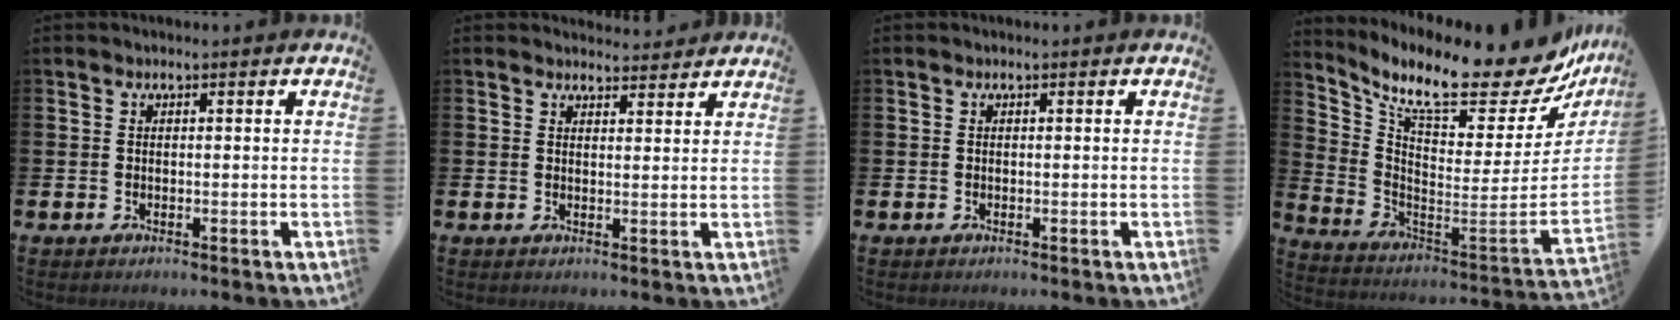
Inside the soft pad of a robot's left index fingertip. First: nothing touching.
{"total": 1.8, "force": [1.7, 0.3, -0.1], "torque": [0.007, -0.009, 0.030]}
{"total": 0.0}
{"total": 11.3, "force": [9.4, 2.8, 5.8], "torque": [-0.105, -0.092, 0.142]}